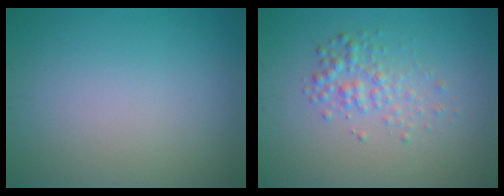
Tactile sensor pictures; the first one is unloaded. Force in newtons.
{"total": 2.3, "press": 2.3, "slide": 0.1}